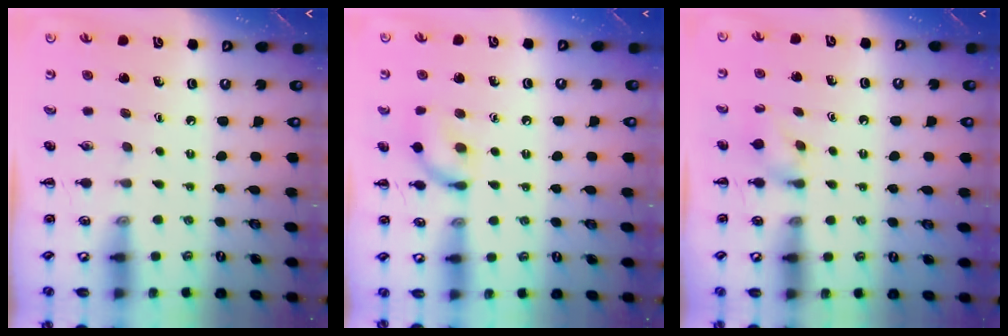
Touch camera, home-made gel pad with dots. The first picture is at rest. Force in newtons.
{"total": 9.6, "press": 9.6, "slide": 0.4}
{"total": 3.6, "press": 3.4, "slide": 1.1}